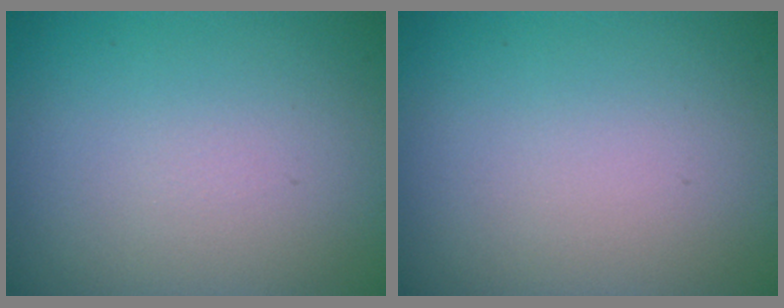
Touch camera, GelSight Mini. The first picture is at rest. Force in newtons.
{"total": 0.0}